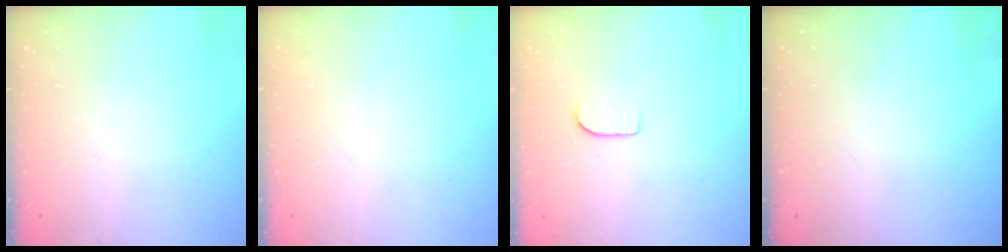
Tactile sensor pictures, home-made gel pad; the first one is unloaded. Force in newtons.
{"total": 0.0}
{"total": 5.5, "press": 5.5, "slide": 0.6}
{"total": 0.0}